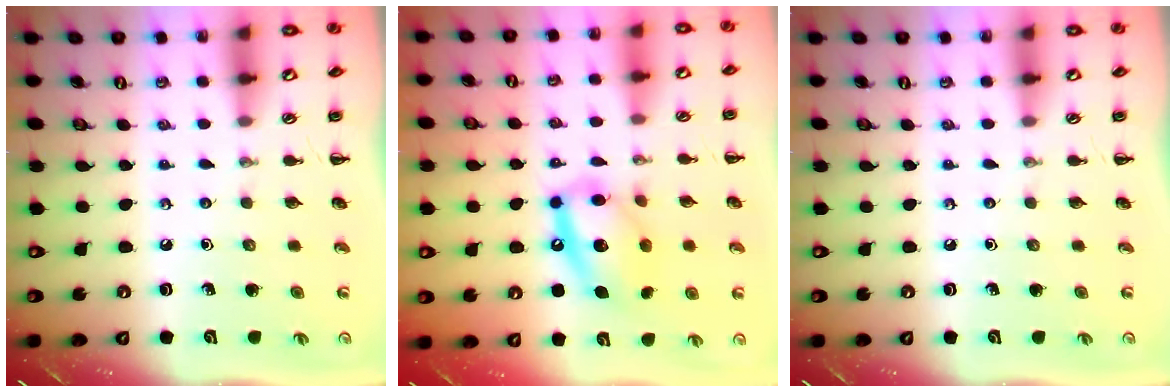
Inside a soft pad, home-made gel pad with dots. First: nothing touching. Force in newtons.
{"total": 16.0, "press": 15.8, "slide": 2.5}
{"total": 0.0}